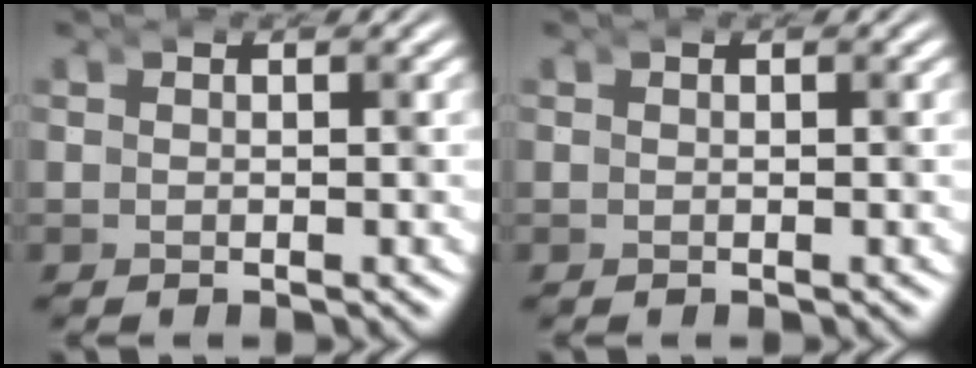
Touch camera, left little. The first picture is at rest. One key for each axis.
{"total": 0.0}